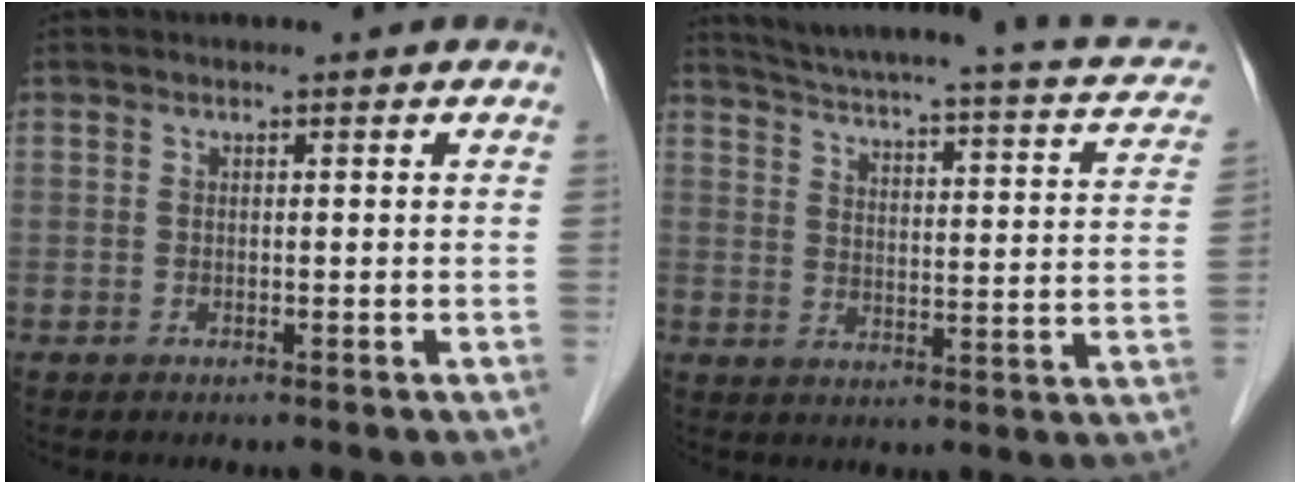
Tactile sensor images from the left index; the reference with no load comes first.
{"total": 20.1, "force": [15.7, 4.5, 11.7], "torque": [-0.169, 0.009, 0.186]}